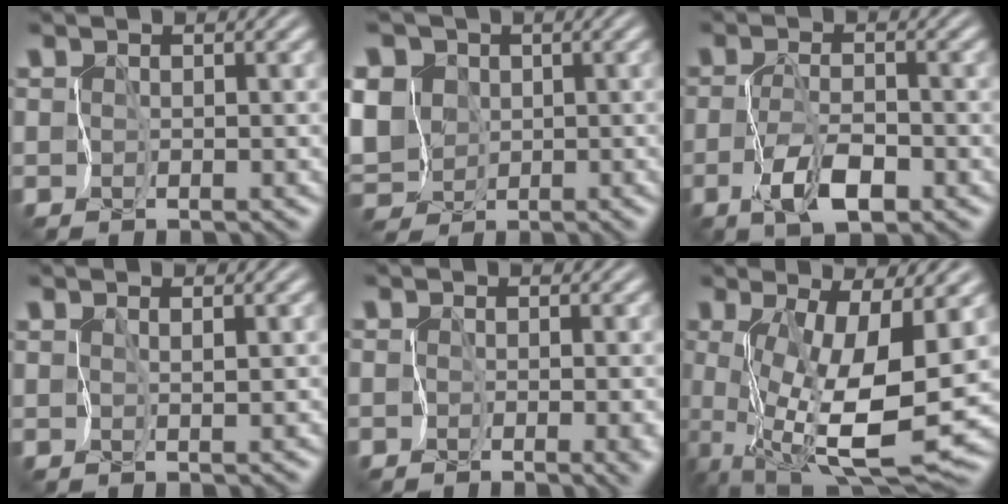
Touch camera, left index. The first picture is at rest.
{"total": 9.2, "force": [1.0, 7.7, 5.0], "torque": [-0.106, 0.022, -0.020]}
{"total": 3.4, "force": [-1.8, 0.9, 2.8], "torque": [-0.061, -0.001, -0.034]}
{"total": 0.8, "force": [0.6, -0.2, 0.5], "torque": [-0.010, -0.003, 0.017]}
{"total": 2.4, "force": [-0.6, 1.0, 2.0], "torque": [-0.020, -0.011, -0.008]}
{"total": 10.0, "force": [-0.3, 2.7, 9.7], "torque": [-0.182, -0.027, 0.006]}